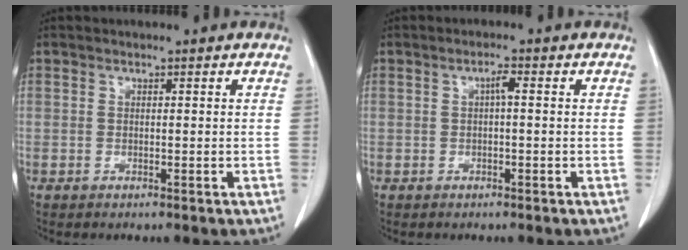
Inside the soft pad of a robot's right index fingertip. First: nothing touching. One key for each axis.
{"total": 1.5, "fx": 0.1, "fy": 0.2, "fz": 1.5, "tx": -0.026, "ty": 0.004, "tz": 0.003}